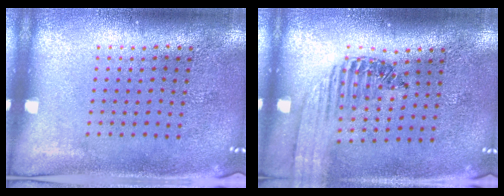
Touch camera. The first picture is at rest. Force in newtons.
{"total": 1.3, "press": 1.3, "slide": 0.4}